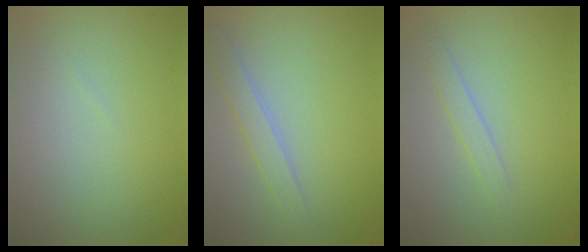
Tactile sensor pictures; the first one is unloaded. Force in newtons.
{"total": 1.8, "press": 1.8, "slide": 0.1}
{"total": 1.2, "press": 1.2, "slide": 0.1}